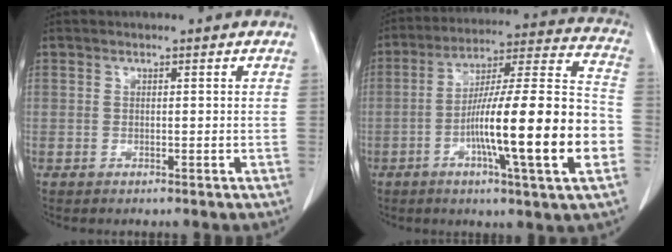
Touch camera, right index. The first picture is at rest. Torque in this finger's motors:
{"motor_torque": [2.14, 0.00, 1.05, 0.21]}